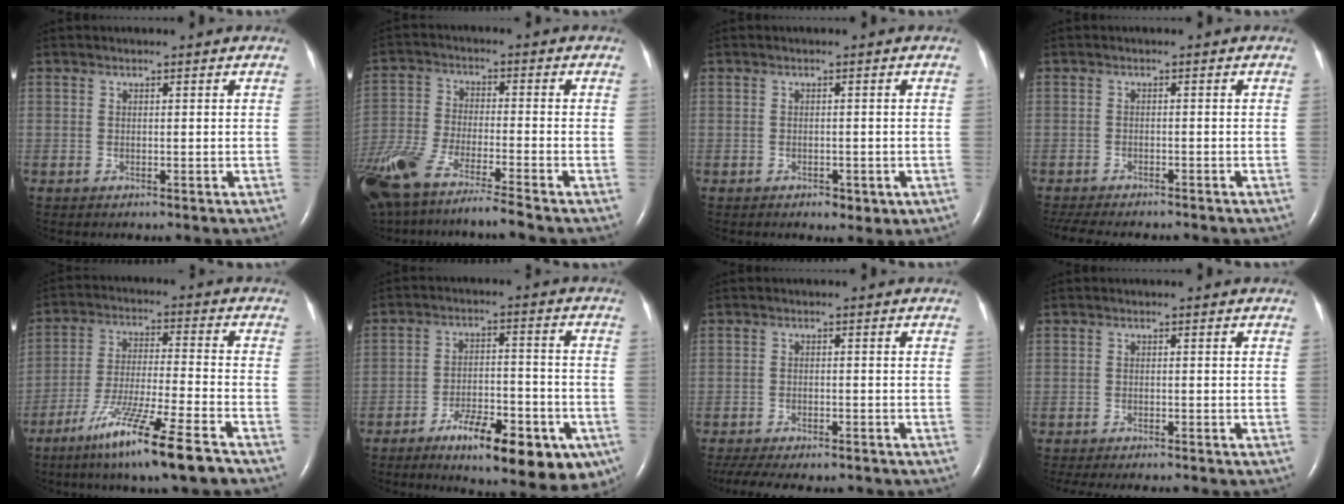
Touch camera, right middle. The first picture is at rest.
{"total": 13.3, "force": [-10.5, 0.5, 8.1], "torque": [-0.161, -0.033, -0.191]}
{"total": 2.3, "force": [-1.1, 1.3, 1.6], "torque": [-0.021, 0.000, -0.004]}
{"total": 10.7, "force": [-9.5, 2.1, 4.4], "torque": [-0.072, -0.012, -0.132]}
{"total": 14.0, "force": [-9.4, -0.6, 10.3], "torque": [-0.199, -0.046, -0.170]}
{"total": 15.5, "force": [-8.9, 4.9, 11.7], "torque": [-0.129, 0.012, -0.123]}
{"total": 13.4, "force": [-11.6, 3.4, 5.7], "torque": [-0.119, -0.009, -0.158]}
{"total": 9.4, "force": [-8.5, 1.2, 3.8], "torque": [-0.049, -0.014, -0.116]}